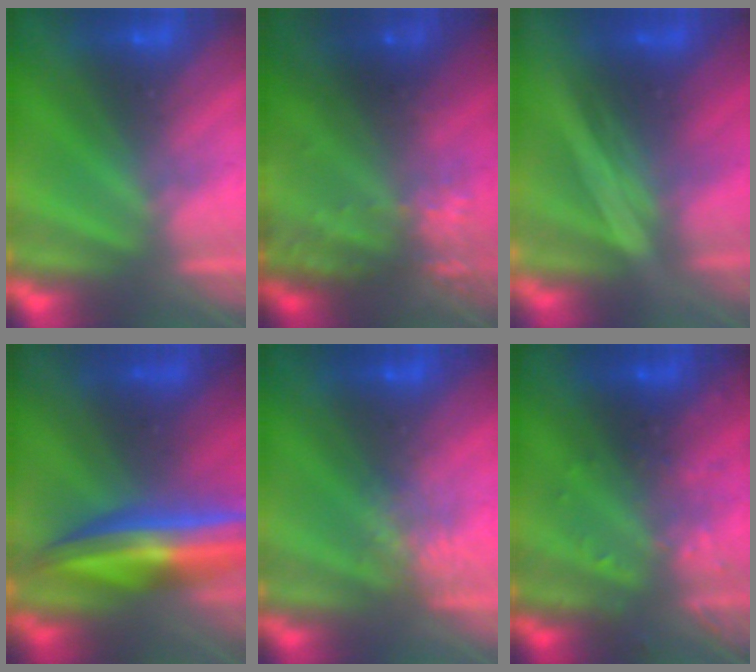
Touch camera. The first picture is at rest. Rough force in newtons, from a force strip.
{"total": 7.3}
{"total": 1.5}
{"total": 7.2}
{"total": 4.4}
{"total": 3.0}